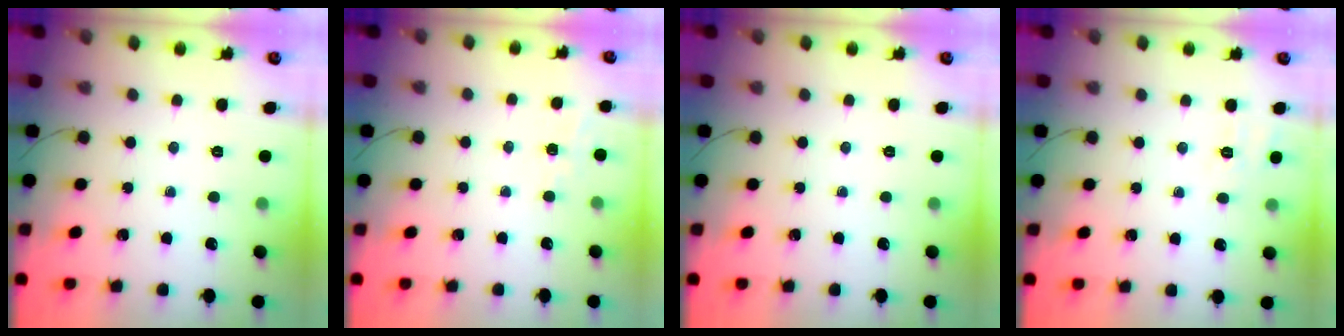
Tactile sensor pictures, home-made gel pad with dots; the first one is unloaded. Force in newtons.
{"total": 5.3, "press": 5.0, "slide": 1.7}
{"total": 0.0}
{"total": 2.4, "press": 1.1, "slide": 2.1}